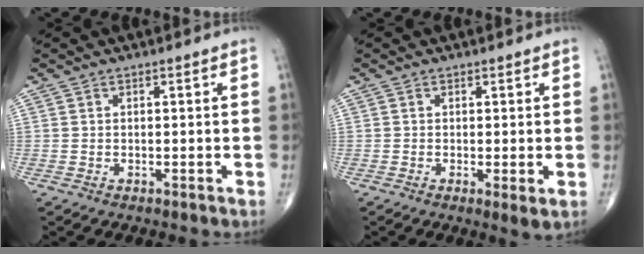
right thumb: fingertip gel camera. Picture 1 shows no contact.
{"total": 2.3, "force": [-0.2, 0.5, 2.3], "torque": [-0.042, -0.011, -0.007]}